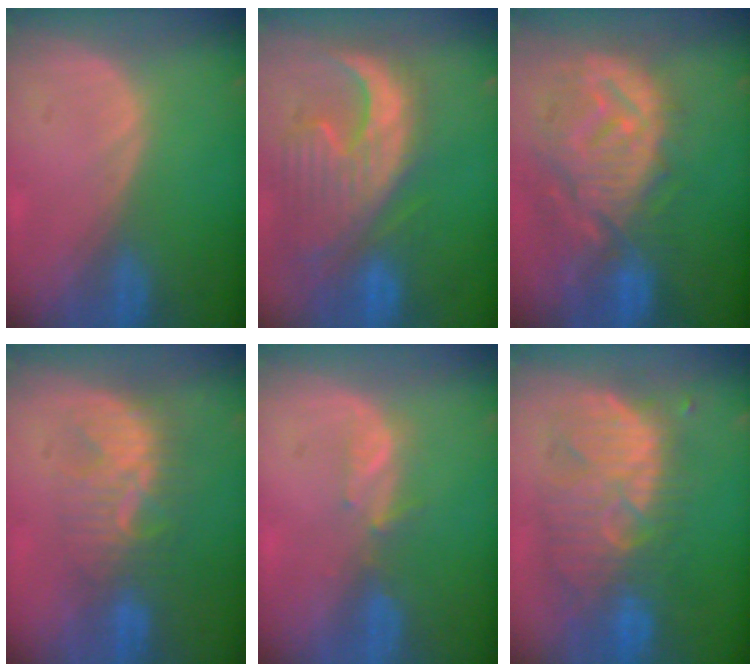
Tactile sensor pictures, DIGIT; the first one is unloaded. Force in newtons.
{"total": 13.6, "press": 11.5, "slide": 7.2}
{"total": 12.3, "press": 11.0, "slide": 5.4}
{"total": 7.7, "press": 7.4, "slide": 2.3}
{"total": 2.3, "press": 2.1, "slide": 0.8}
{"total": 10.5, "press": 10.2, "slide": 2.6}